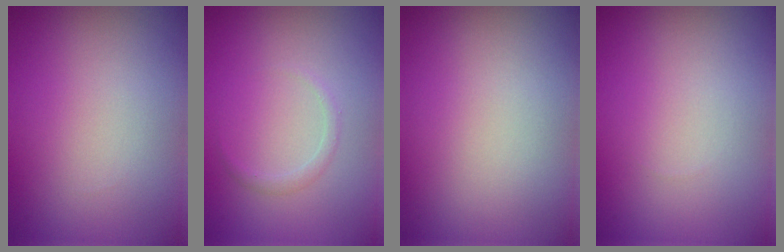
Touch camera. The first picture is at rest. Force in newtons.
{"total": 0.8, "press": 0.8, "slide": 0.2}
{"total": 0.0}
{"total": 0.0}